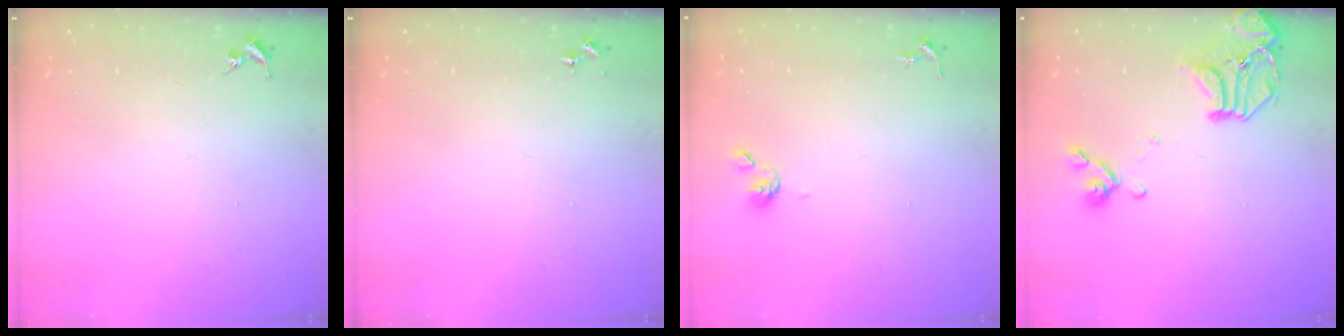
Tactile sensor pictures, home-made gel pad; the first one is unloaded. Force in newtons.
{"total": 0.0}
{"total": 4.0, "press": 3.9, "slide": 0.9}
{"total": 16.9, "press": 16.8, "slide": 2.2}